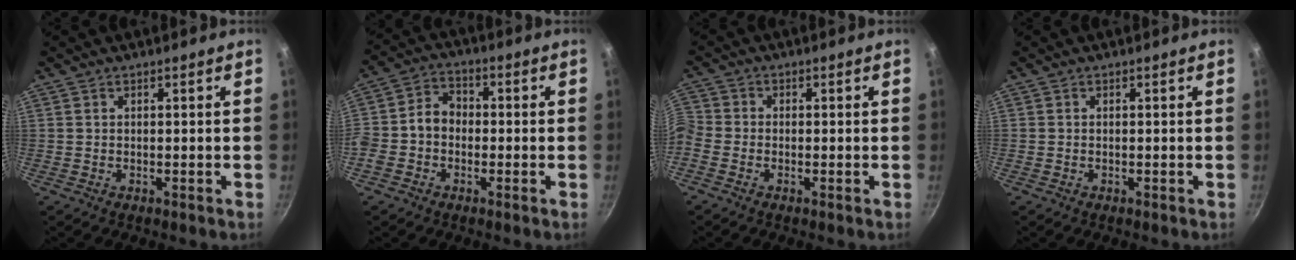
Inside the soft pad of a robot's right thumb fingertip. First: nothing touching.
{"total": 6.9, "force": [-1.3, 5.7, 3.7], "torque": [-0.045, 0.026, -0.041]}
{"total": 4.2, "force": [-1.9, 3.3, 1.9], "torque": [-0.054, 0.012, -0.058]}
{"total": 0.0}